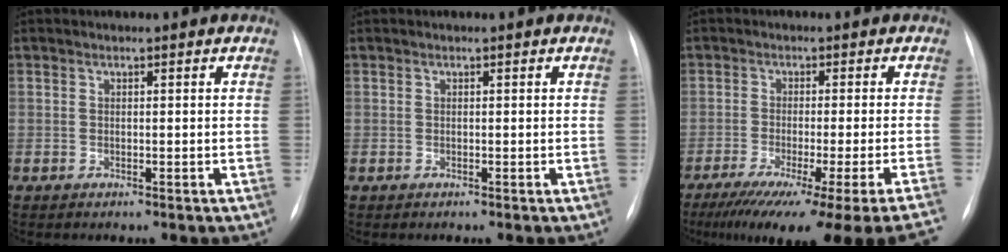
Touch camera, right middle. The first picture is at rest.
{"total": 0.0}
{"total": 22.7, "force": [-18.5, -1.3, 13.1], "torque": [-0.122, -0.067, -0.253]}